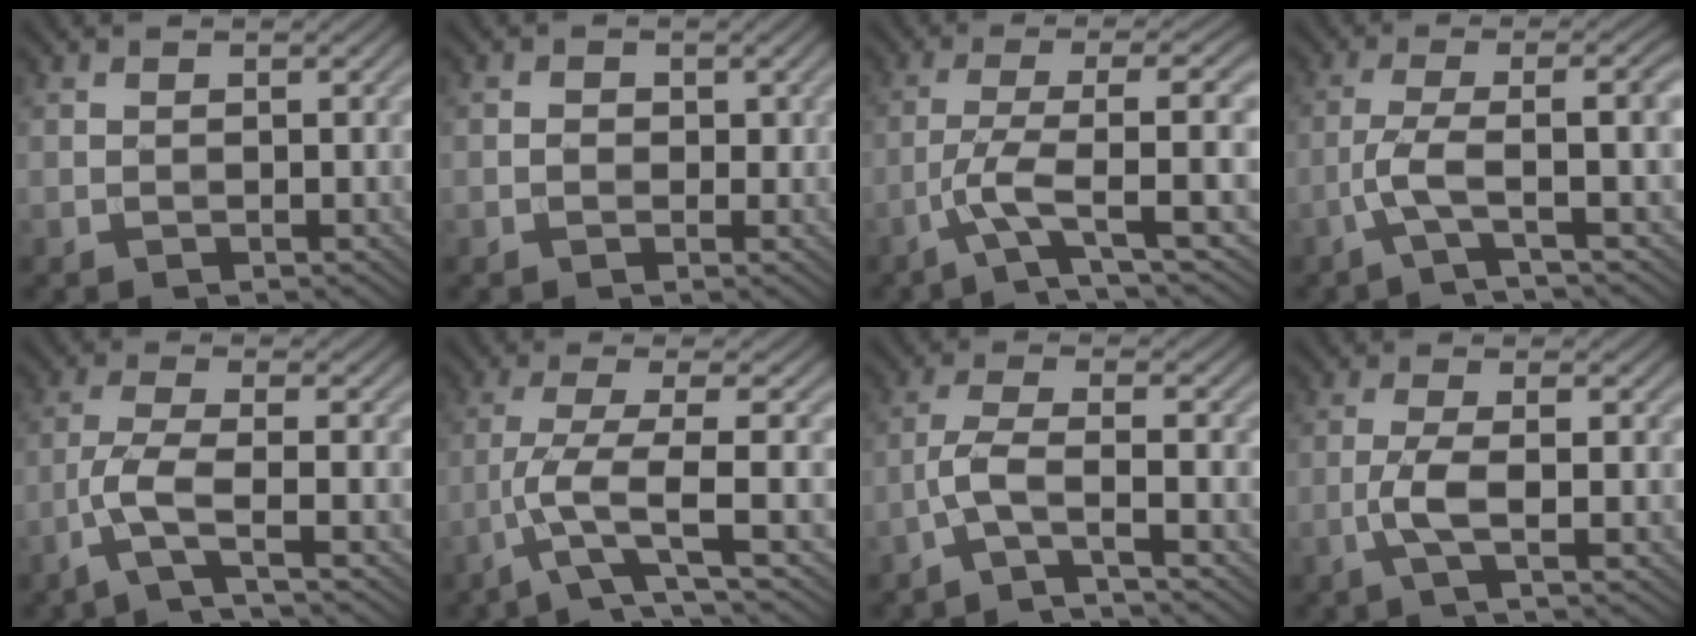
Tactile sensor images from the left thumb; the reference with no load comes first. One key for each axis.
{"total": 1.2, "fx": -0.1, "fy": 1.1, "fz": 0.6, "tx": -0.007, "ty": -0.005, "tz": -0.005}
{"total": 7.6, "fx": -2.0, "fy": 1.3, "fz": 7.2, "tx": -0.120, "ty": 0.016, "tz": -0.049}
{"total": 5.7, "fx": -1.8, "fy": 0.8, "fz": 5.3, "tx": -0.094, "ty": 0.013, "tz": -0.054}
{"total": 4.6, "fx": -2.2, "fy": 0.5, "fz": 4.0, "tx": -0.081, "ty": 0.006, "tz": -0.063}
{"total": 5.8, "fx": -1.8, "fy": 0.8, "fz": 5.4, "tx": -0.103, "ty": 0.008, "tz": -0.053}
{"total": 3.8, "fx": -2.0, "fy": 0.5, "fz": 3.2, "tx": -0.067, "ty": 0.009, "tz": -0.060}
{"total": 3.9, "fx": -0.8, "fy": 0.6, "fz": 3.7, "tx": -0.082, "ty": 0.004, "tz": -0.024}